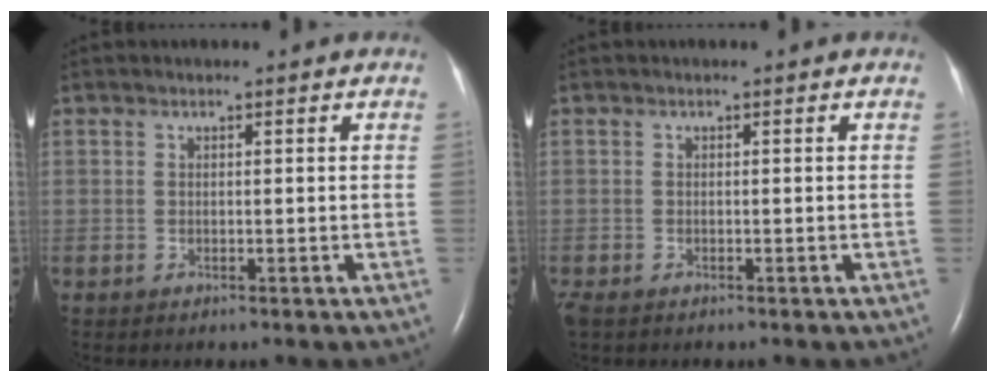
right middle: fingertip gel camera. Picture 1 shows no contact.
{"total": 1.5, "force": [-1.0, 0.7, 0.9], "torque": [-0.021, -0.005, -0.015]}